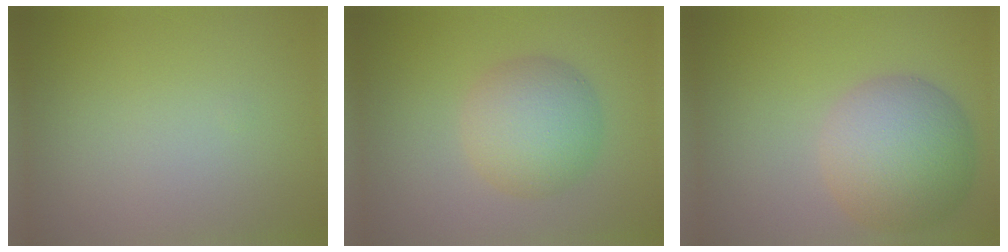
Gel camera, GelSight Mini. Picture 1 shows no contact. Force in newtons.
{"total": 5.2, "press": 5.2, "slide": 0.0}
{"total": 7.3, "press": 7.3, "slide": 0.7}